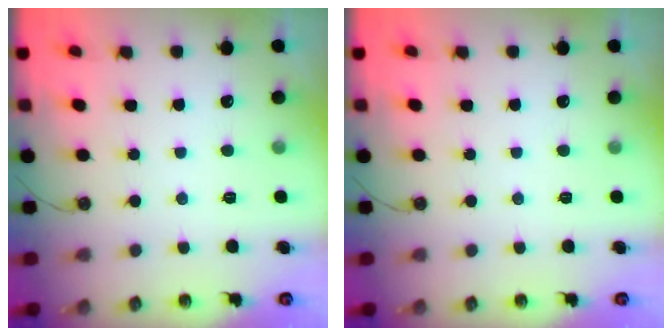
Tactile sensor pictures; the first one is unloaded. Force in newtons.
{"total": 0.0}